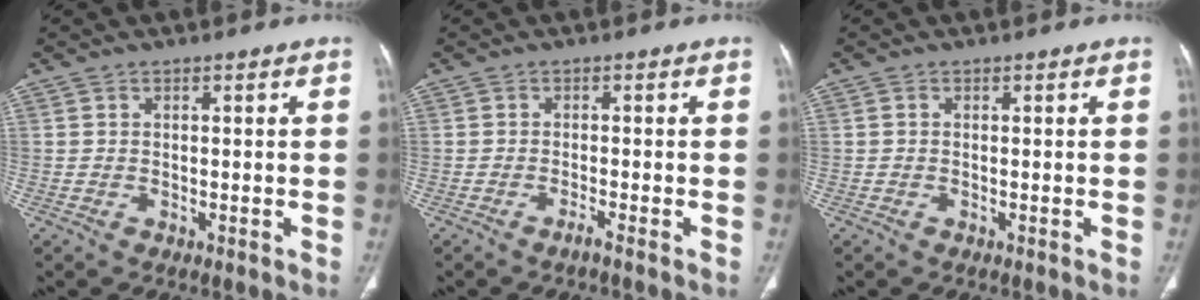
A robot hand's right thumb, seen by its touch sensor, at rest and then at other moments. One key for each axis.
{"total": 1.3, "fx": -1.0, "fy": -0.3, "fz": 0.8, "tx": -0.020, "ty": 0.001, "tz": -0.020}
{"total": 0.0}